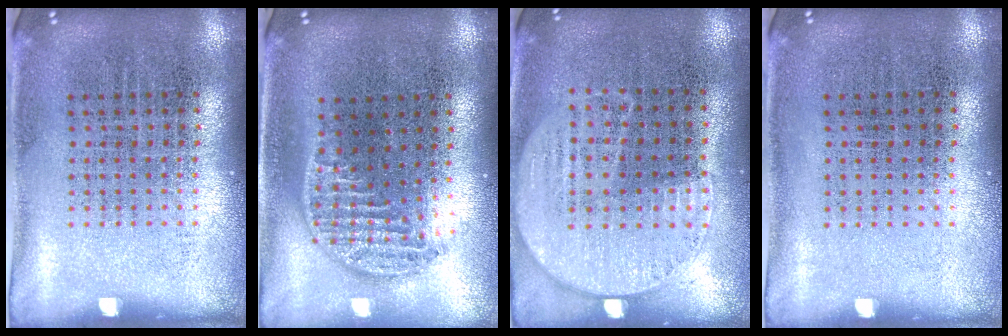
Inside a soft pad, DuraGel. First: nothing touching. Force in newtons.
{"total": 1.3, "press": 1.1, "slide": 0.7}
{"total": 1.2, "press": 1.1, "slide": 0.5}
{"total": 0.0}